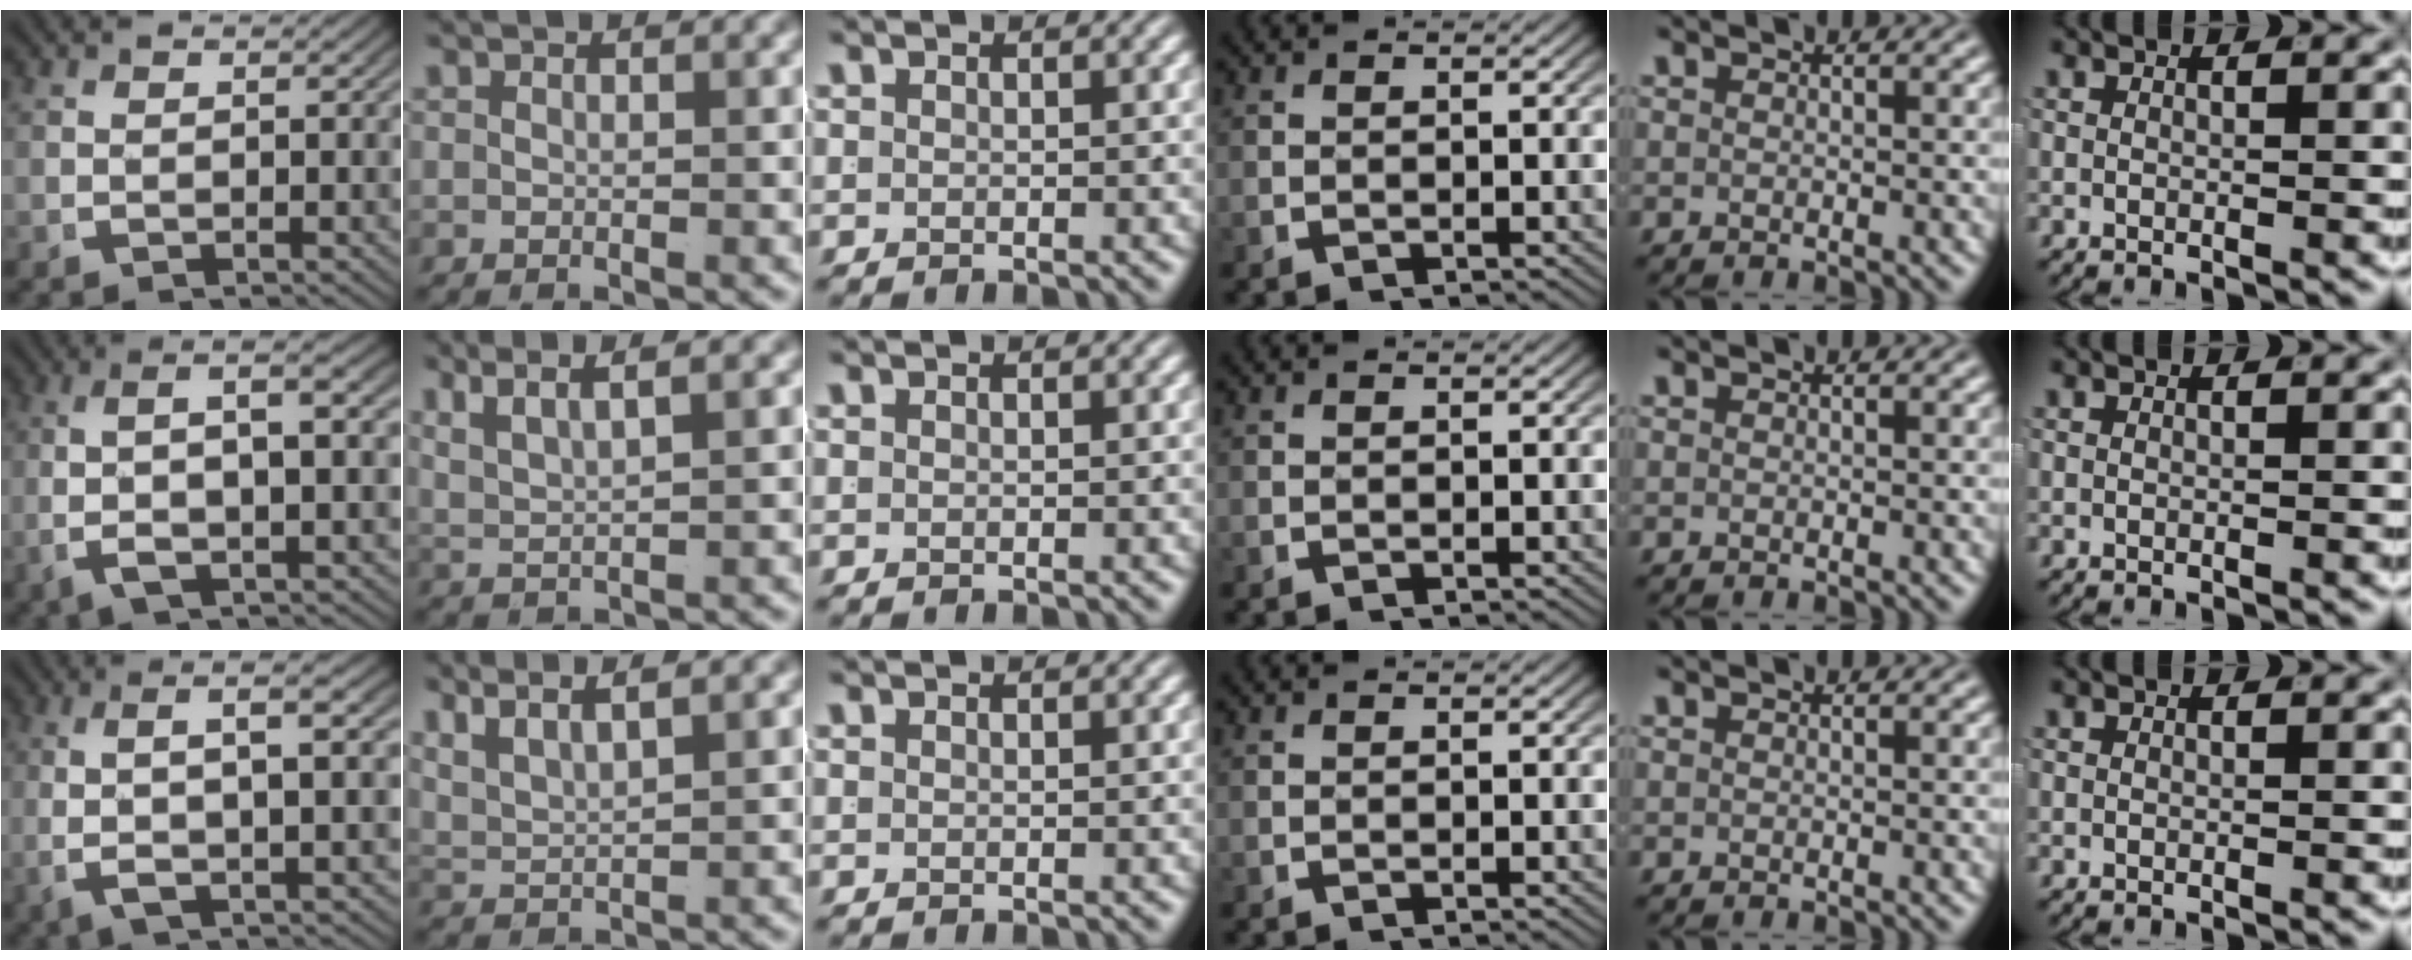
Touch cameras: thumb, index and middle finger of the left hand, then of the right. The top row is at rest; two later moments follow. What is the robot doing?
{"motion": "lift_and_place", "object": "jacket"}